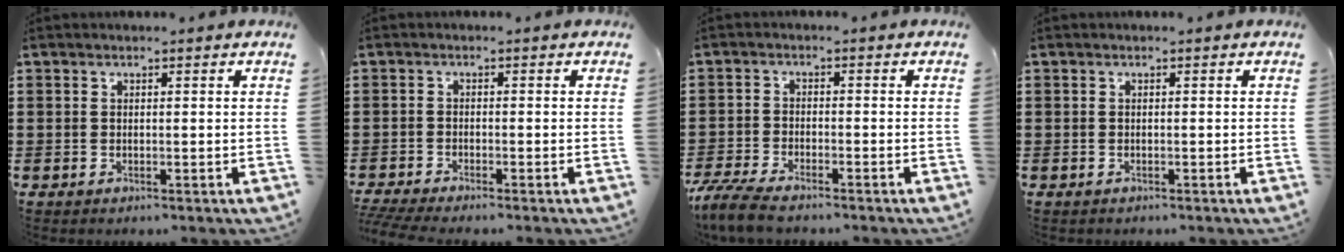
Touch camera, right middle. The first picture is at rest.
{"total": 2.2, "force": [-2.0, 0.1, 0.8], "torque": [-0.029, -0.005, -0.045]}
{"total": 4.9, "force": [-4.4, 0.8, 2.0], "torque": [-0.061, -0.008, -0.092]}
{"total": 0.0}